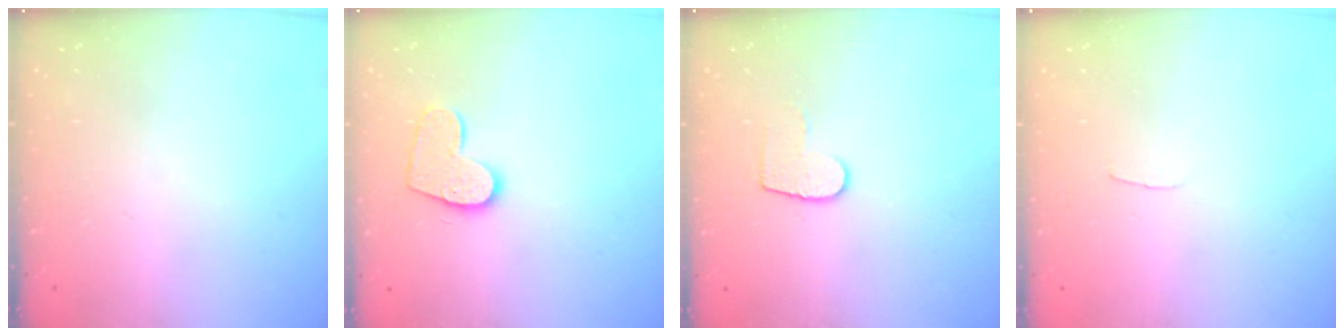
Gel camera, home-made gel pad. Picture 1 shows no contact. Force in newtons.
{"total": 10.6, "press": 10.5, "slide": 0.8}
{"total": 6.3, "press": 6.3, "slide": 0.4}
{"total": 2.0, "press": 2.0, "slide": 0.2}